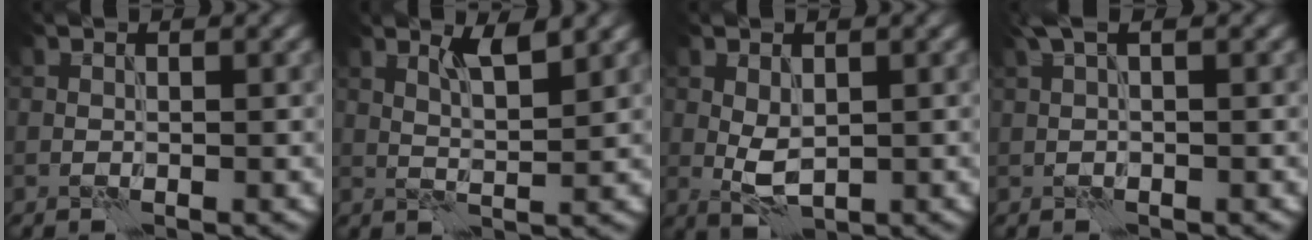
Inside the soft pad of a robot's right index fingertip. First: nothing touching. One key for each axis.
{"total": 2.6, "fx": 1.6, "fy": 0.3, "fz": 2.0, "tx": -0.038, "ty": -0.001, "tz": 0.028}
{"total": 2.7, "fx": 0.2, "fy": 1.5, "fz": 2.2, "tx": -0.046, "ty": -0.001, "tz": 0.008}
{"total": 1.8, "fx": 0.8, "fy": 0.3, "fz": 1.6, "tx": -0.033, "ty": 0.008, "tz": 0.014}